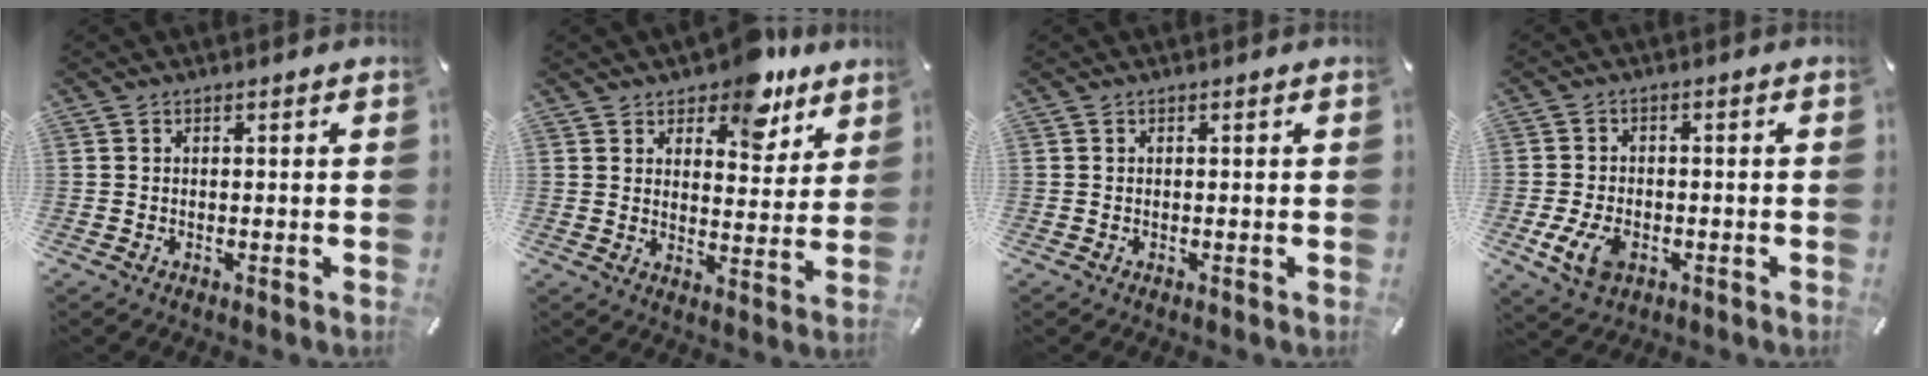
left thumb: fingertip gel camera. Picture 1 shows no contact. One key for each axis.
{"total": 10.3, "fx": 8.3, "fy": 4.9, "fz": 3.5, "tx": -0.040, "ty": -0.061, "tz": 0.146}
{"total": 0.0}
{"total": 7.3, "fx": -2.6, "fy": 5.0, "fz": 4.6, "tx": -0.104, "ty": 0.000, "tz": -0.050}